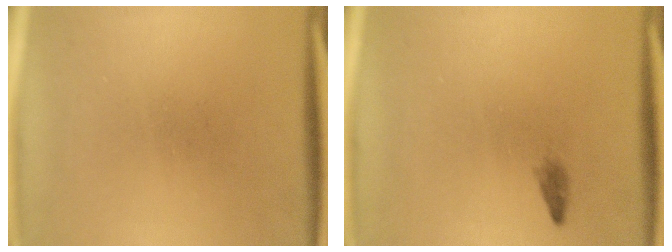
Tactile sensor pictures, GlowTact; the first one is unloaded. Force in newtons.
{"total": 0.8}